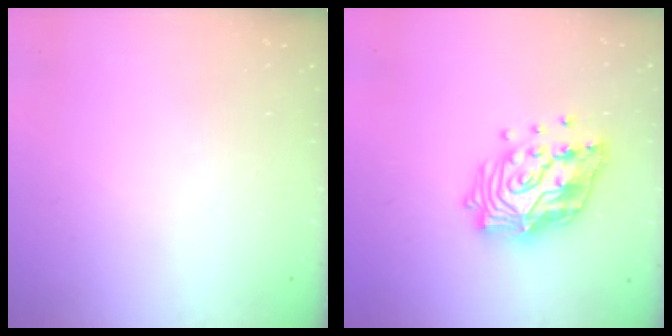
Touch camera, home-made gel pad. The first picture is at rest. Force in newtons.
{"total": 17.3, "press": 17.1, "slide": 2.1}